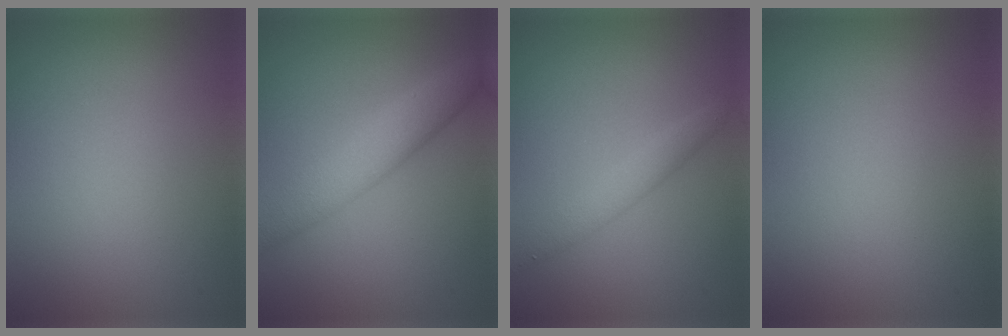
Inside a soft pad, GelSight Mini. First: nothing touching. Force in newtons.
{"total": 4.9, "press": 4.9, "slide": 0.1}
{"total": 2.1, "press": 2.1, "slide": 0.0}
{"total": 0.0}